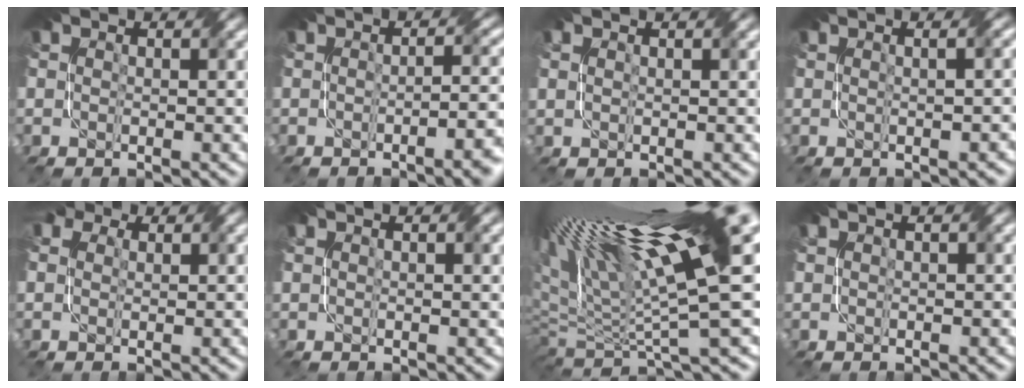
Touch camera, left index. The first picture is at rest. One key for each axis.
{"total": 4.8, "fx": -1.5, "fy": 1.5, "fz": 4.3, "tx": -0.031, "ty": 0.002, "tz": -0.017}
{"total": 1.1, "fx": 0.8, "fy": 0.4, "fz": 0.7, "tx": -0.014, "ty": 0.000, "tz": 0.015}
{"total": 3.0, "fx": 0.6, "fy": 1.3, "fz": 2.6, "tx": -0.007, "ty": 0.014, "tz": -0.004}
{"total": 4.1, "fx": 2.6, "fy": 2.7, "fz": 1.9, "tx": -0.046, "ty": 0.017, "tz": 0.032}
{"total": 2.9, "fx": 1.7, "fy": 1.0, "fz": 2.1, "tx": -0.013, "ty": 0.007, "tz": 0.013}
{"total": 15.0, "fx": 6.0, "fy": 2.9, "fz": 13.4, "tx": -0.229, "ty": 0.024, "tz": 0.107}
{"total": 1.2, "fx": 1.0, "fy": 0.4, "fz": 0.7, "tx": -0.013, "ty": -0.002, "tz": 0.011}